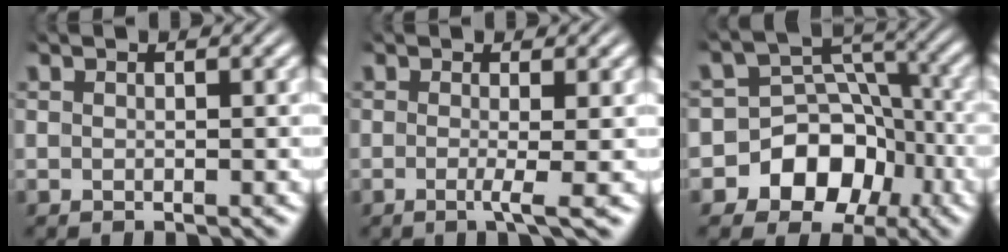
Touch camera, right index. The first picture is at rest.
{"total": 2.1, "force": [-0.6, -0.3, 2.0], "torque": [-0.039, -0.012, -0.011]}
{"total": 12.0, "force": [-4.1, 10.3, 4.6], "torque": [-0.106, -0.047, -0.060]}